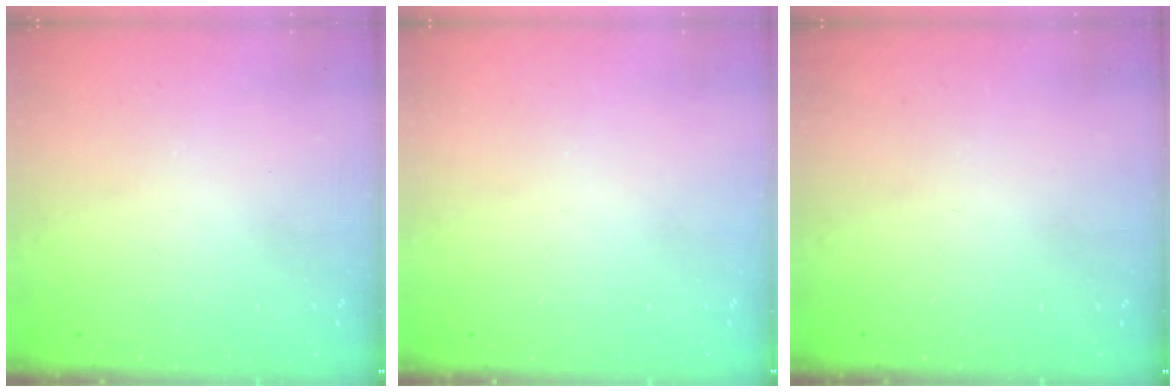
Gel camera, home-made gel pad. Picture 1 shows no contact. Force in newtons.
{"total": 0.0}
{"total": 0.0}